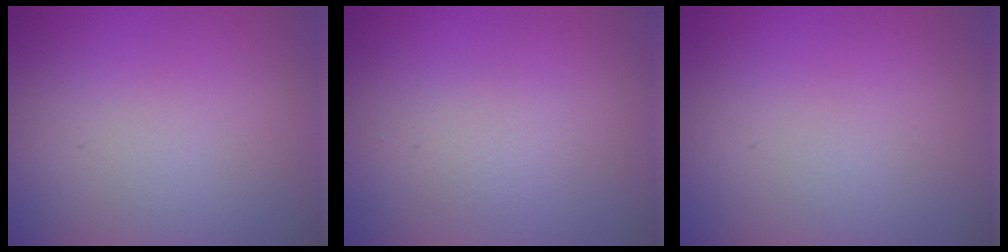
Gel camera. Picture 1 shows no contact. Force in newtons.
{"total": 1.5, "press": 1.4, "slide": 0.1}
{"total": 0.0}